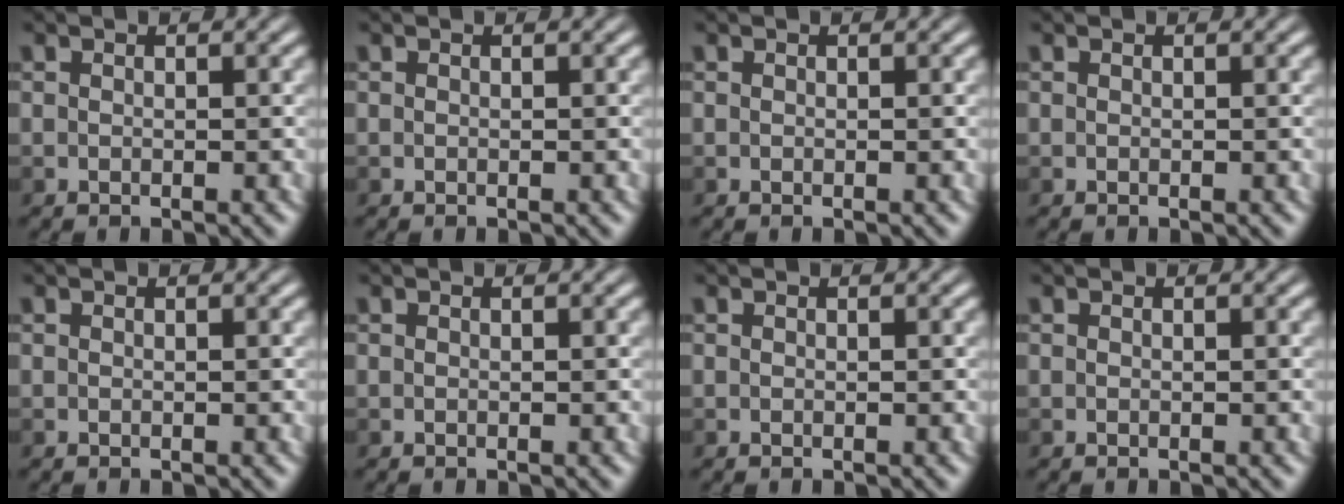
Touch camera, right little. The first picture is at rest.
{"total": 0.0}
{"total": 0.0}
{"total": 0.0}
{"total": 0.0}
{"total": 0.0}
{"total": 0.0}
{"total": 0.0}